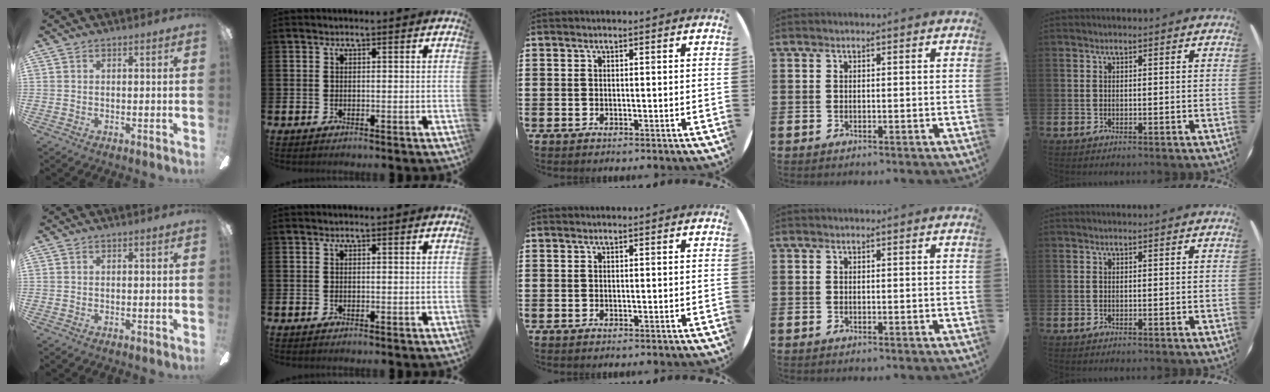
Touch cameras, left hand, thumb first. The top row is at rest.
{}